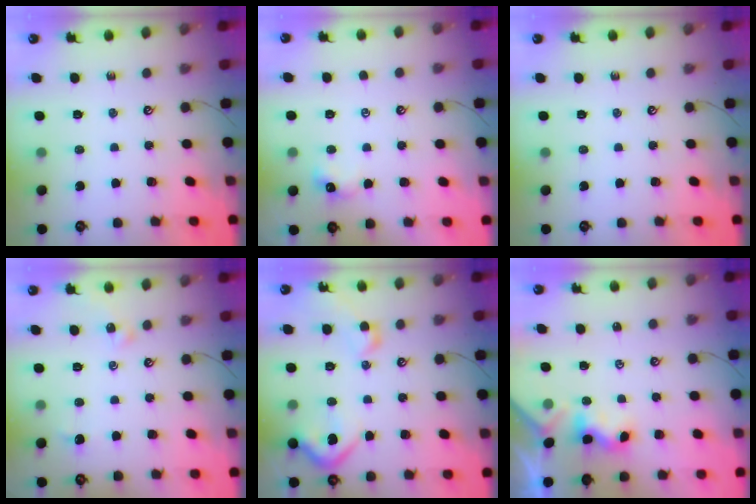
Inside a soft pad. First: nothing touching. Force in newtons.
{"total": 0.9, "press": 0.9, "slide": 0.2}
{"total": 0.0}
{"total": 2.3, "press": 2.2, "slide": 0.6}
{"total": 9.6, "press": 9.5, "slide": 1.3}
{"total": 2.4, "press": 2.3, "slide": 0.3}